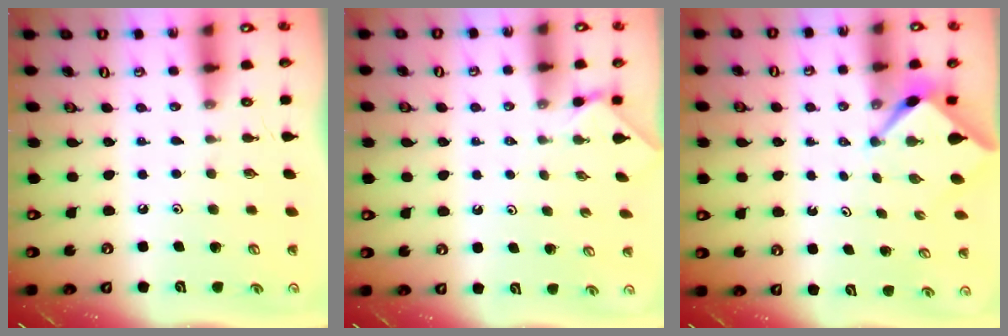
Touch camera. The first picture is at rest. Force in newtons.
{"total": 0.0}
{"total": 2.6, "press": 2.6, "slide": 0.3}